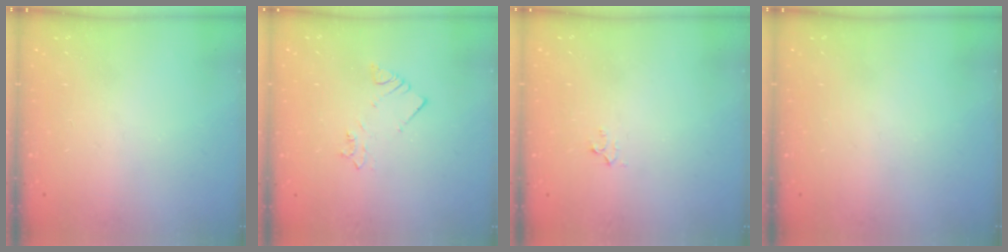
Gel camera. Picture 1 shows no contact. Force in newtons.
{"total": 2.7, "press": 2.7, "slide": 0.3}
{"total": 3.0, "press": 3.0, "slide": 0.5}
{"total": 0.0}